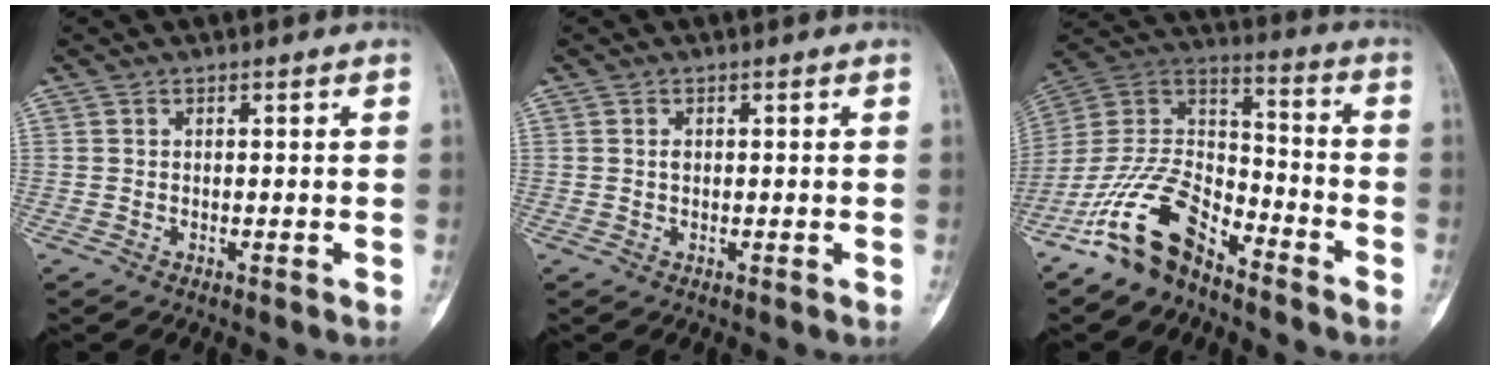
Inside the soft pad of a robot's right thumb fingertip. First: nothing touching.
{"total": 0.9, "force": [0.1, 0.6, 0.6], "torque": [-0.011, 0.001, 0.002]}
{"total": 15.2, "force": [-10.7, 7.0, 8.2], "torque": [-0.143, 0.087, -0.212]}